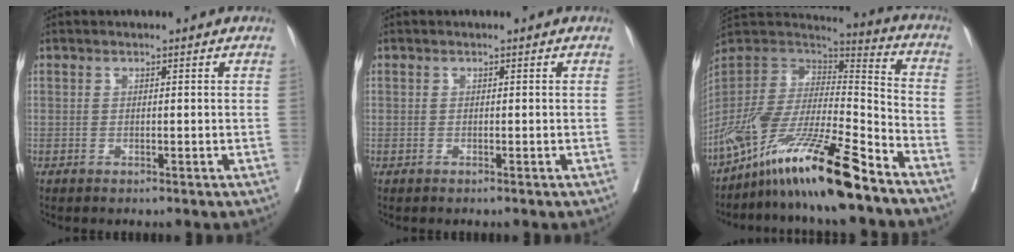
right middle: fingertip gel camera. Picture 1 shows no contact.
{"total": 0.0}
{"total": 20.8, "force": [-14.9, 1.9, 14.4], "torque": [-0.293, -0.029, -0.278]}